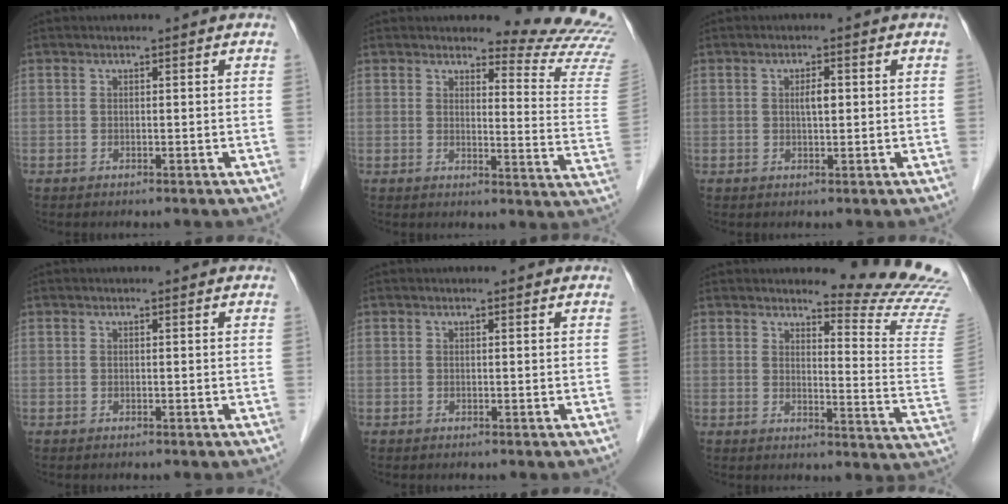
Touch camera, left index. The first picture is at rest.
{"total": 12.8, "force": [12.7, -0.3, 1.5], "torque": [-0.003, -0.138, 0.116]}
{"total": 2.1, "force": [0.3, 0.6, 1.9], "torque": [-0.035, 0.002, 0.006]}
{"total": 0.7, "force": [0.7, 0.1, 0.1], "torque": [-0.006, 0.001, 0.006]}
{"total": 1.1, "force": [1.1, 0.2, 0.2], "torque": [-0.013, 0.003, 0.011]}
{"total": 12.3, "force": [12.1, -2.2, 1.4], "torque": [-0.019, -0.140, 0.124]}